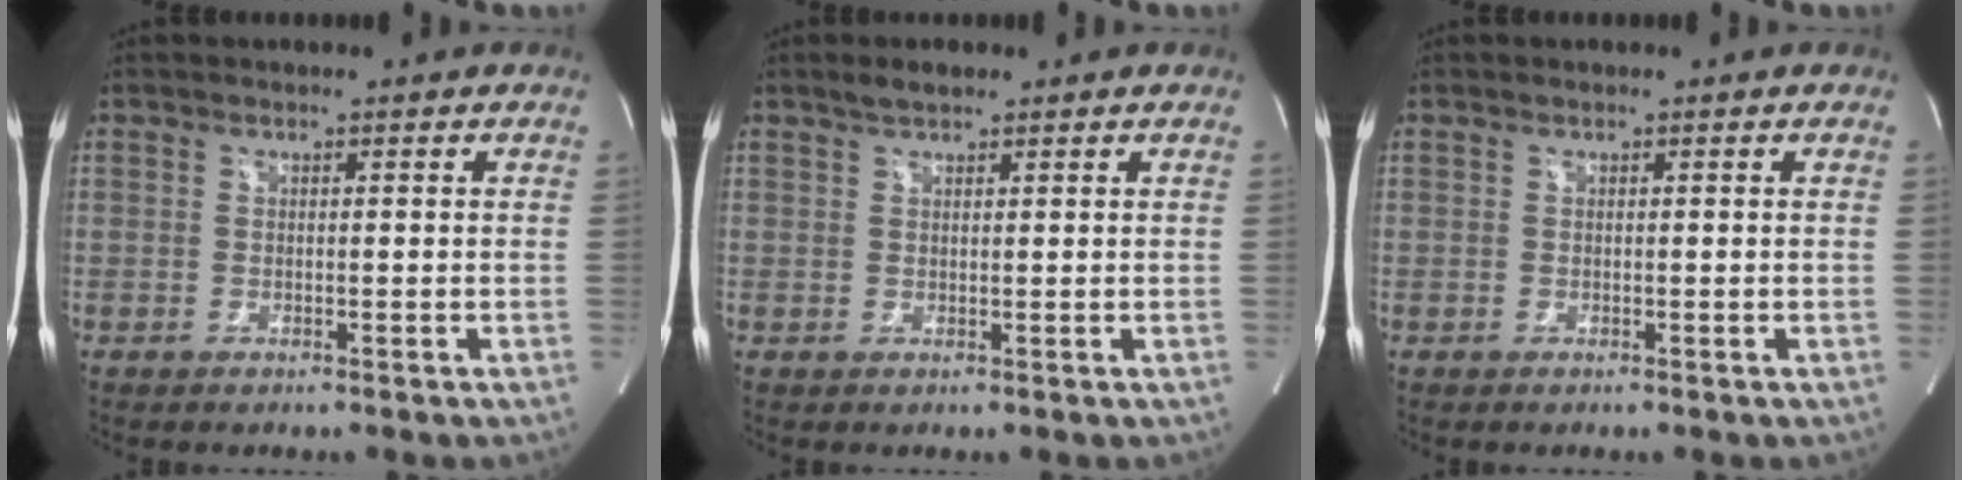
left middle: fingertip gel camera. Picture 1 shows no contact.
{"total": 2.2, "force": [1.7, 0.7, 1.2], "torque": [-0.027, 0.010, 0.031]}
{"total": 0.0}